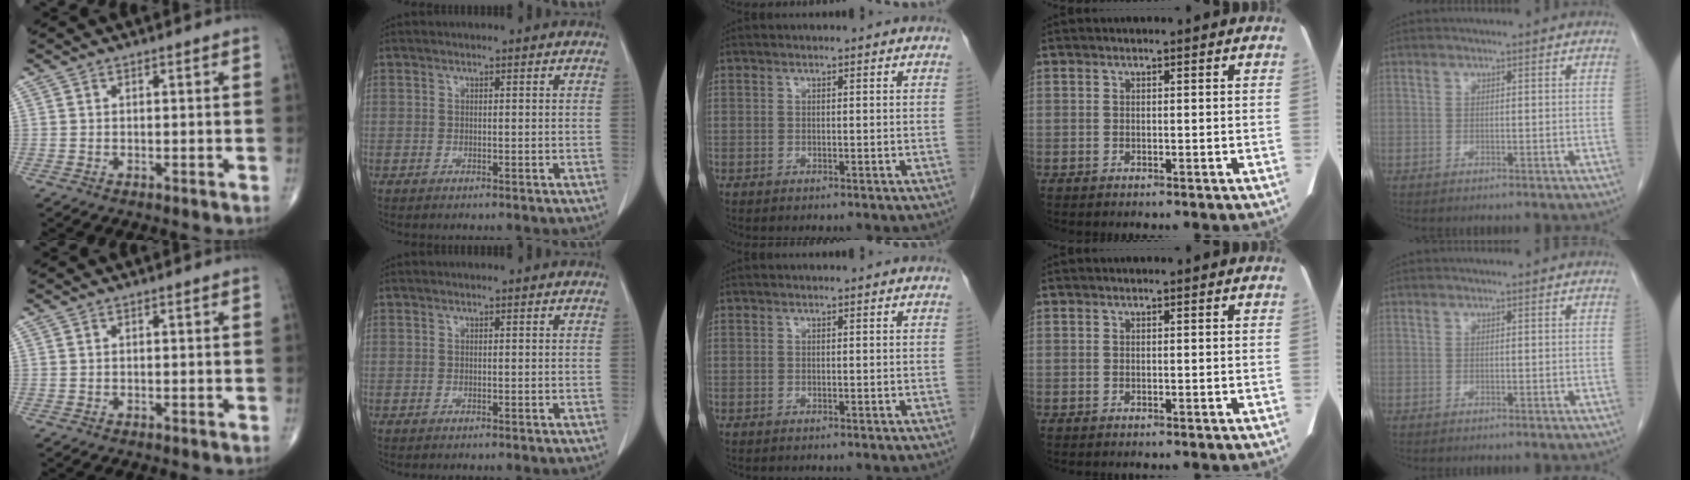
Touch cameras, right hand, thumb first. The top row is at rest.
{}